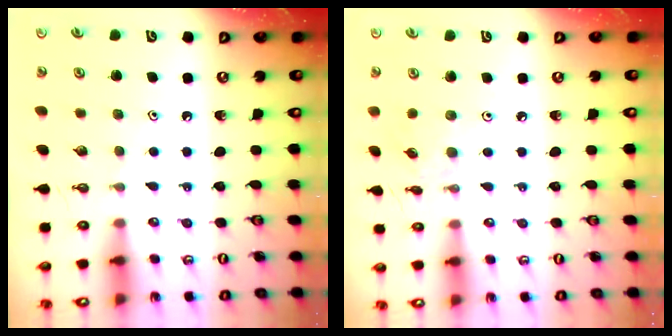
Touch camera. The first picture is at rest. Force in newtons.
{"total": 1.6, "press": 1.5, "slide": 0.3}